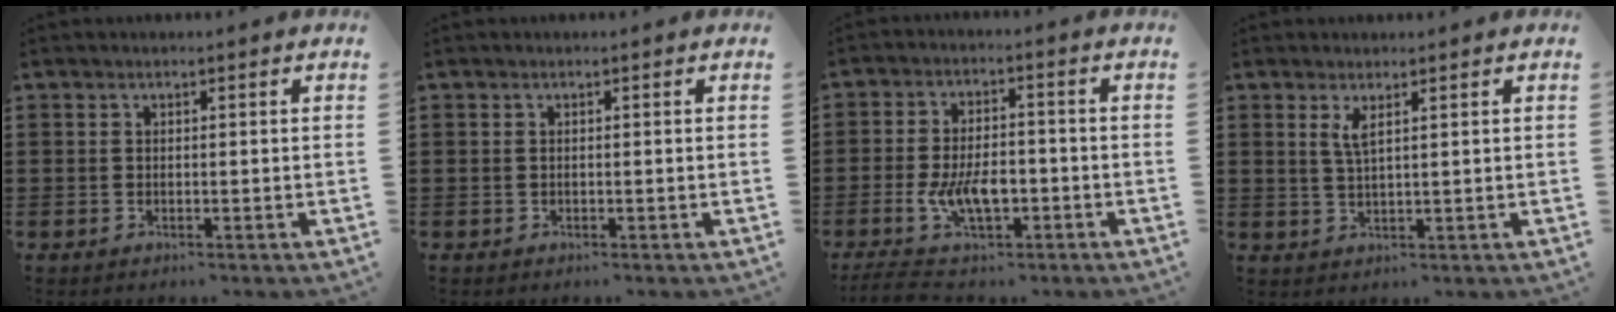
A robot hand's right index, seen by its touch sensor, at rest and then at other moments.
{"total": 0.0}
{"total": 8.0, "force": [-2.9, 4.0, 6.2], "torque": [-0.136, -0.002, -0.055]}
{"total": 2.4, "force": [1.3, 0.4, 2.0], "torque": [-0.043, 0.001, 0.022]}